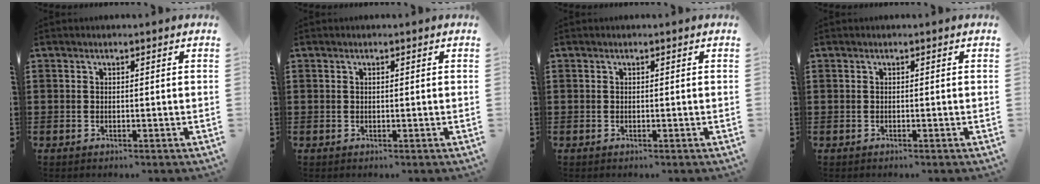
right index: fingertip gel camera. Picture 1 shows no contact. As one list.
[{"total": 0.0}, {"total": 0.0}, {"total": 0.0}]